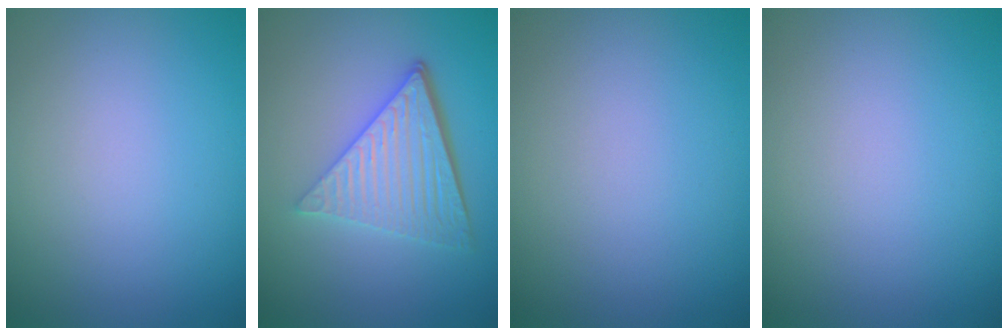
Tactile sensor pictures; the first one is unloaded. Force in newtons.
{"total": 6.0, "press": 4.2, "slide": 4.3}
{"total": 0.0}
{"total": 0.0}